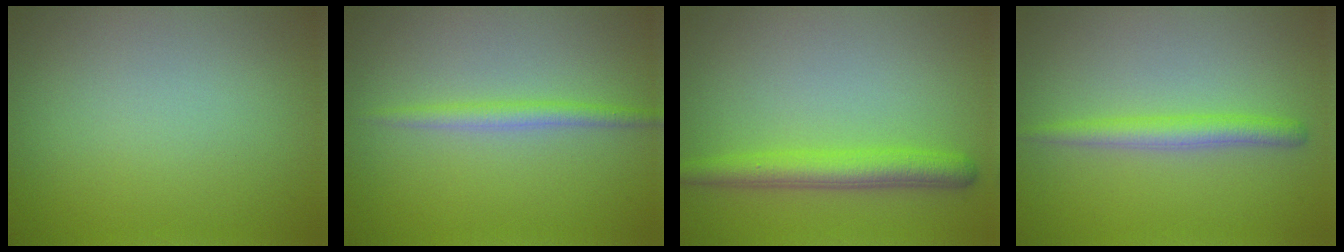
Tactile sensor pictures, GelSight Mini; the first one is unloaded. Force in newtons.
{"total": 1.7, "press": 1.7, "slide": 0.0}
{"total": 3.5, "press": 3.5, "slide": 0.1}
{"total": 2.2, "press": 2.2, "slide": 0.2}